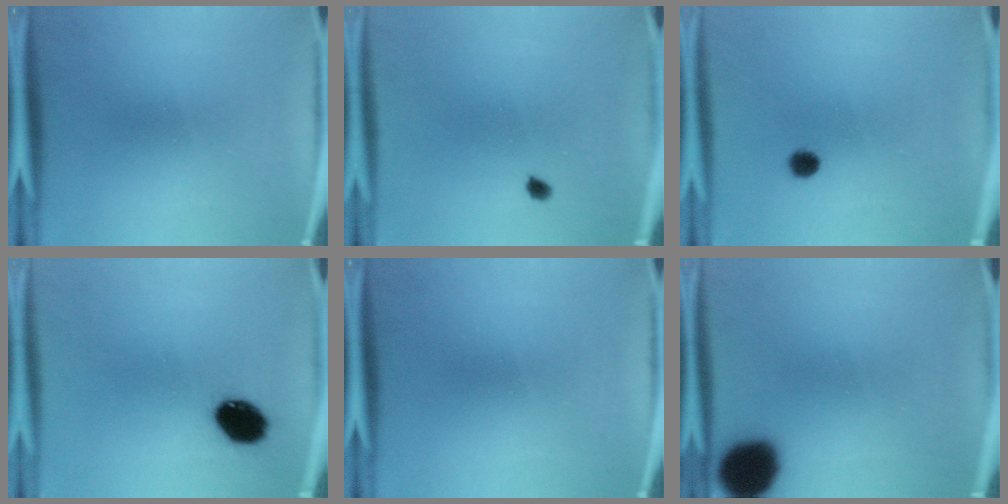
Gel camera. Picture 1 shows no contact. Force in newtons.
{"total": 1.1}
{"total": 2.6}
{"total": 9.0}
{"total": 0.0}
{"total": 14.8}